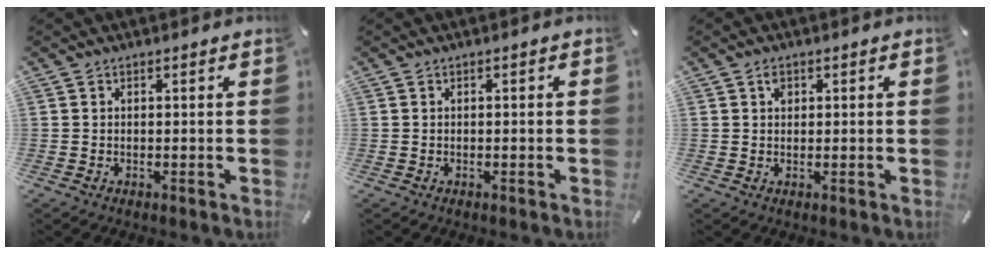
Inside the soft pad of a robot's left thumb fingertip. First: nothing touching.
{"total": 0.5, "force": [-0.2, 0.1, 0.5], "torque": [-0.009, -0.003, -0.003]}
{"total": 1.5, "force": [0.5, 1.2, 0.8], "torque": [-0.010, 0.002, 0.006]}